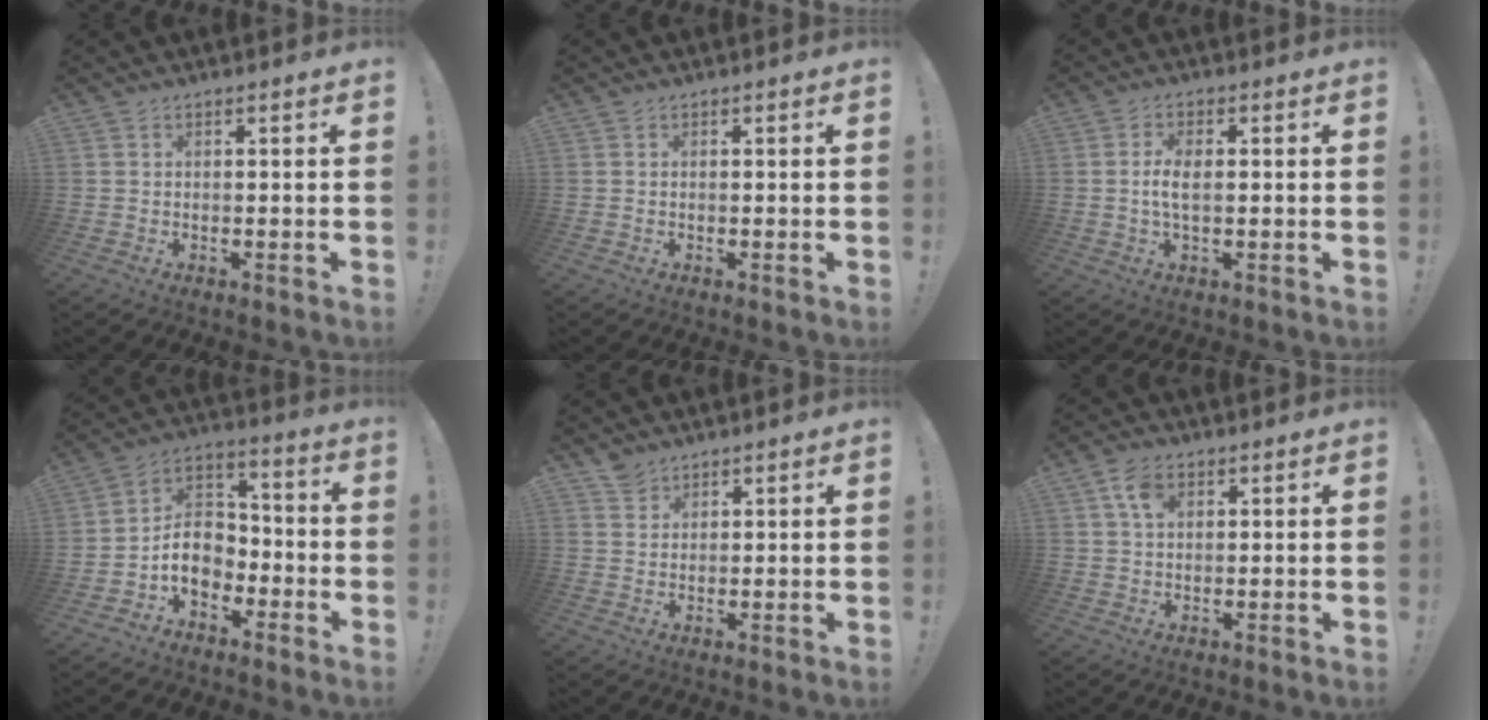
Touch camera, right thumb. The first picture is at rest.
{"total": 0.0}
{"total": 5.1, "force": [0.0, 2.4, 4.6], "torque": [-0.091, 0.003, -0.005]}
{"total": 11.4, "force": [-4.0, 8.9, 5.8], "torque": [-0.095, 0.028, -0.064]}
{"total": 3.6, "force": [3.0, 2.0, 0.5], "torque": [0.005, -0.017, 0.055]}
{"total": 5.8, "force": [2.3, 3.9, 3.6], "torque": [-0.052, 0.000, 0.042]}